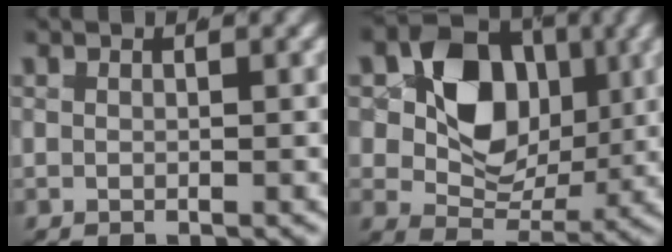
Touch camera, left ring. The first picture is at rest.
{"total": 10.6, "force": [1.0, 8.4, 6.3], "torque": [-0.129, -0.027, 0.016]}